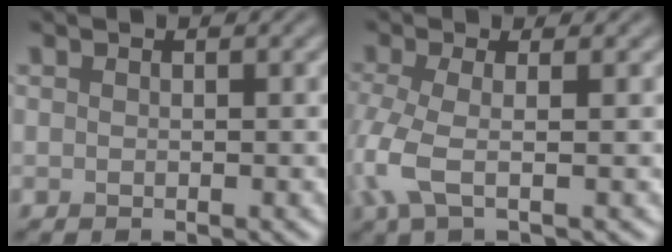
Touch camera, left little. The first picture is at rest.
{"total": 3.9, "force": [-1.1, 1.2, 3.6], "torque": [-0.093, -0.011, -0.029]}